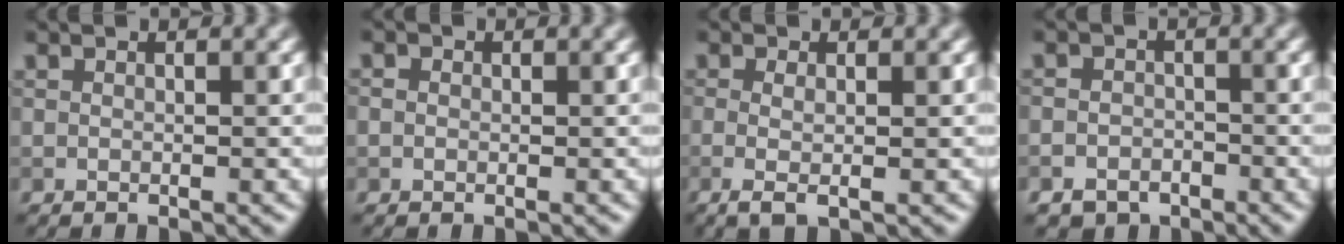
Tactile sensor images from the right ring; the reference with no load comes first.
{"total": 0.9, "force": [0.1, 0.8, 0.3], "torque": [-0.005, -0.003, -0.003]}
{"total": 2.4, "force": [-0.3, 0.8, 2.3], "torque": [-0.036, -0.003, -0.006]}
{"total": 2.8, "force": [-1.9, 2.0, 0.6], "torque": [0.000, 0.004, -0.031]}